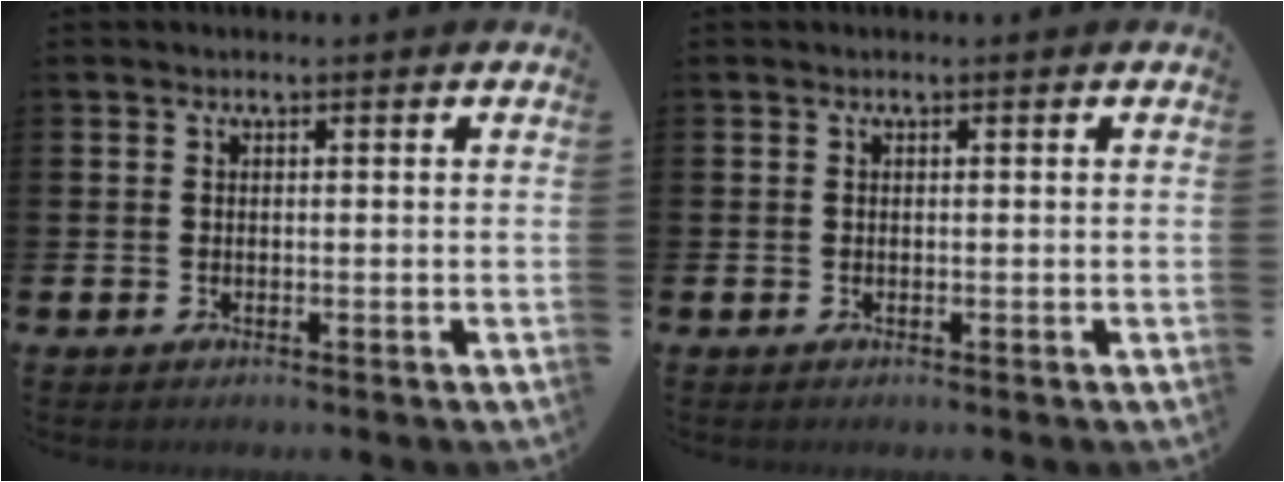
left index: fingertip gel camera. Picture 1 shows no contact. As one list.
[{"total": 0.0}]